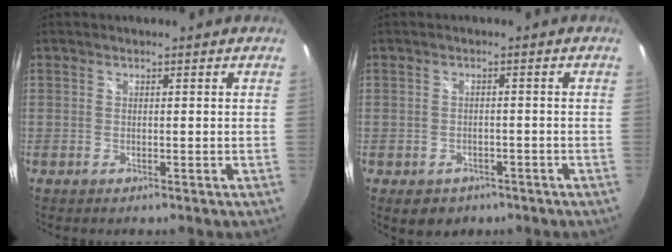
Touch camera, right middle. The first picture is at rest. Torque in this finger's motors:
{"motor_torque": [0.78, -0.28, 0.00, 0.01]}